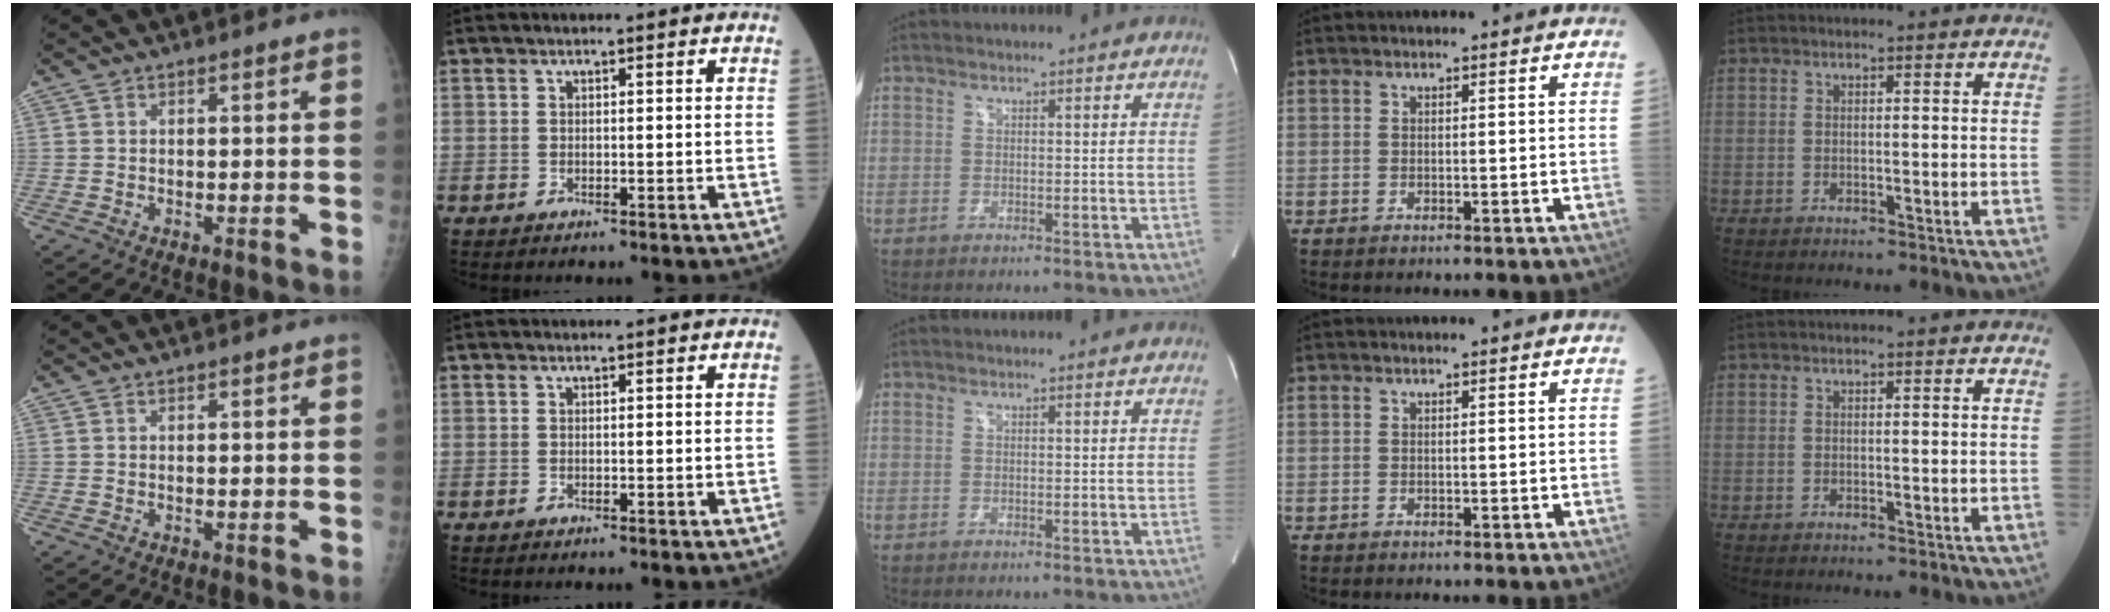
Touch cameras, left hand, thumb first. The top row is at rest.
{}